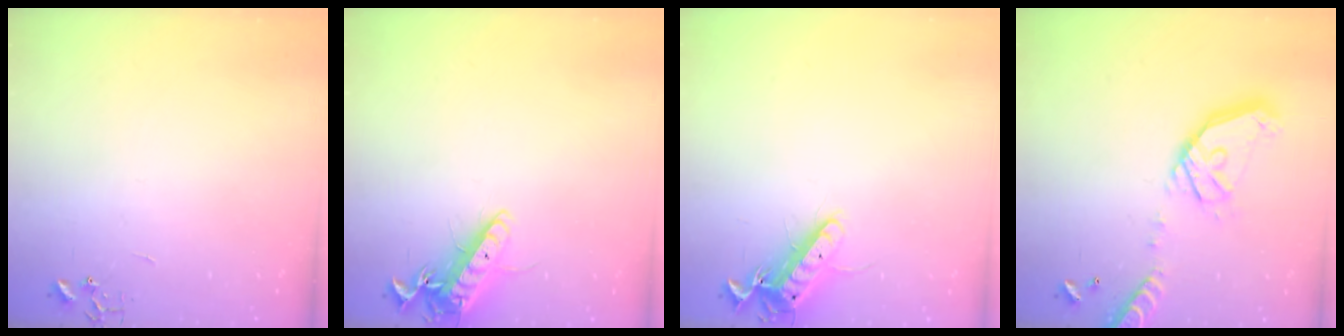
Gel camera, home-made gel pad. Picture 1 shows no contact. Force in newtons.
{"total": 13.9, "press": 13.9, "slide": 1.3}
{"total": 12.2, "press": 12.1, "slide": 1.4}
{"total": 19.5, "press": 19.2, "slide": 3.4}